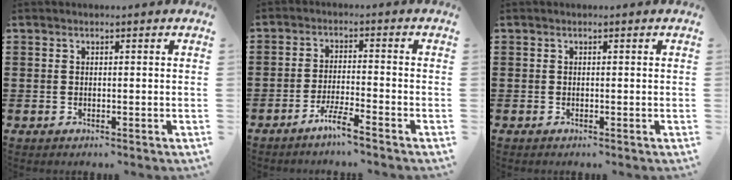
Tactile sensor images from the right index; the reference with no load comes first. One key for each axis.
{"total": 4.3, "fx": -3.6, "fy": -0.4, "fz": 2.3, "tx": -0.054, "ty": -0.008, "tz": -0.069}
{"total": 0.0}